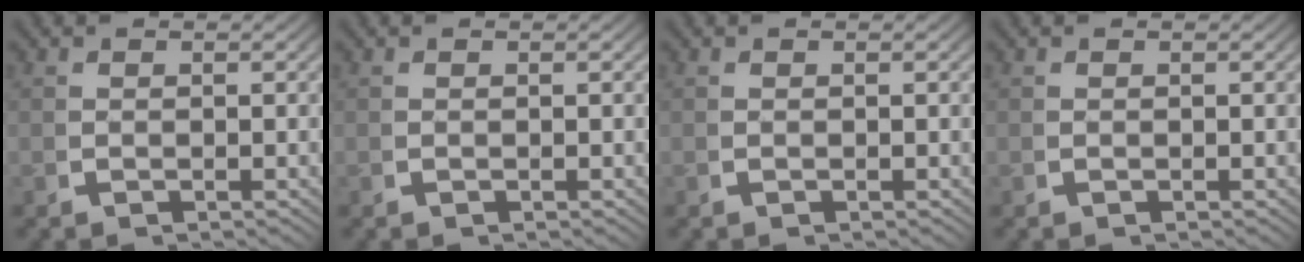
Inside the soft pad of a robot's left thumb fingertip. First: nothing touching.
{"total": 0.0}
{"total": 0.0}
{"total": 0.0}